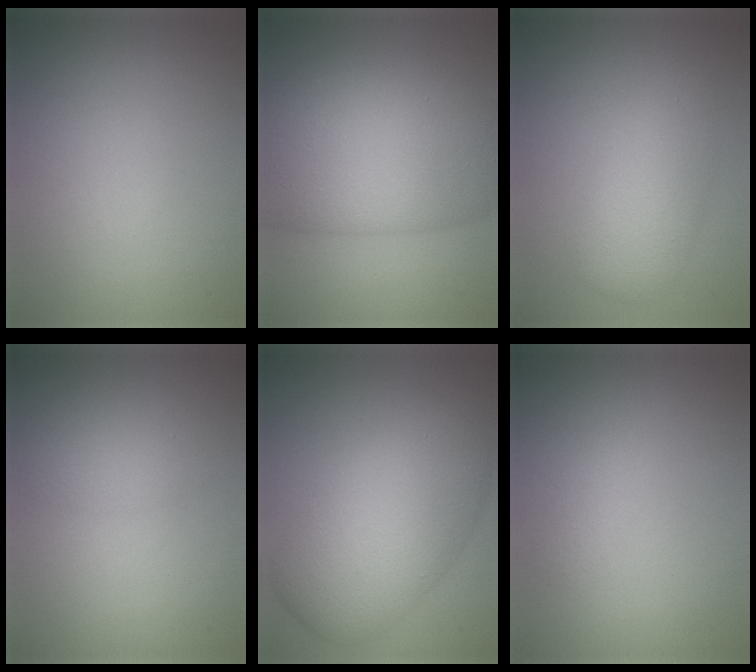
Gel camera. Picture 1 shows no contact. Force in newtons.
{"total": 12.3, "press": 12.3, "slide": 0.6}
{"total": 3.8, "press": 3.8, "slide": 0.0}
{"total": 1.9, "press": 1.9, "slide": 0.1}
{"total": 8.6, "press": 8.6, "slide": 0.2}
{"total": 1.2, "press": 1.2, "slide": 0.1}